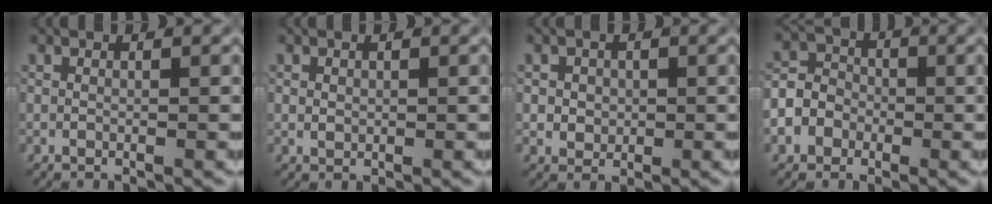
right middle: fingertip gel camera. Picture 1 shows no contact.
{"total": 0.7, "force": [0.2, 0.5, 0.4], "torque": [-0.013, -0.006, 0.011]}
{"total": 2.4, "force": [0.0, 2.2, 1.1], "torque": [-0.016, -0.004, 0.002]}
{"total": 6.4, "force": [-1.3, 5.7, 2.6], "torque": [-0.057, -0.010, -0.026]}